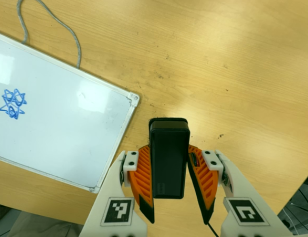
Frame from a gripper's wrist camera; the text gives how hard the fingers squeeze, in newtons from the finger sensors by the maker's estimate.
{"total": 5.6, "left": 4.6, "right": 6.7}